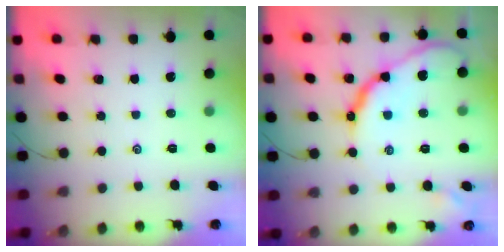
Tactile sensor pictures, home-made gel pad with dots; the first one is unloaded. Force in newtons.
{"total": 14.2, "press": 14.2, "slide": 0.9}